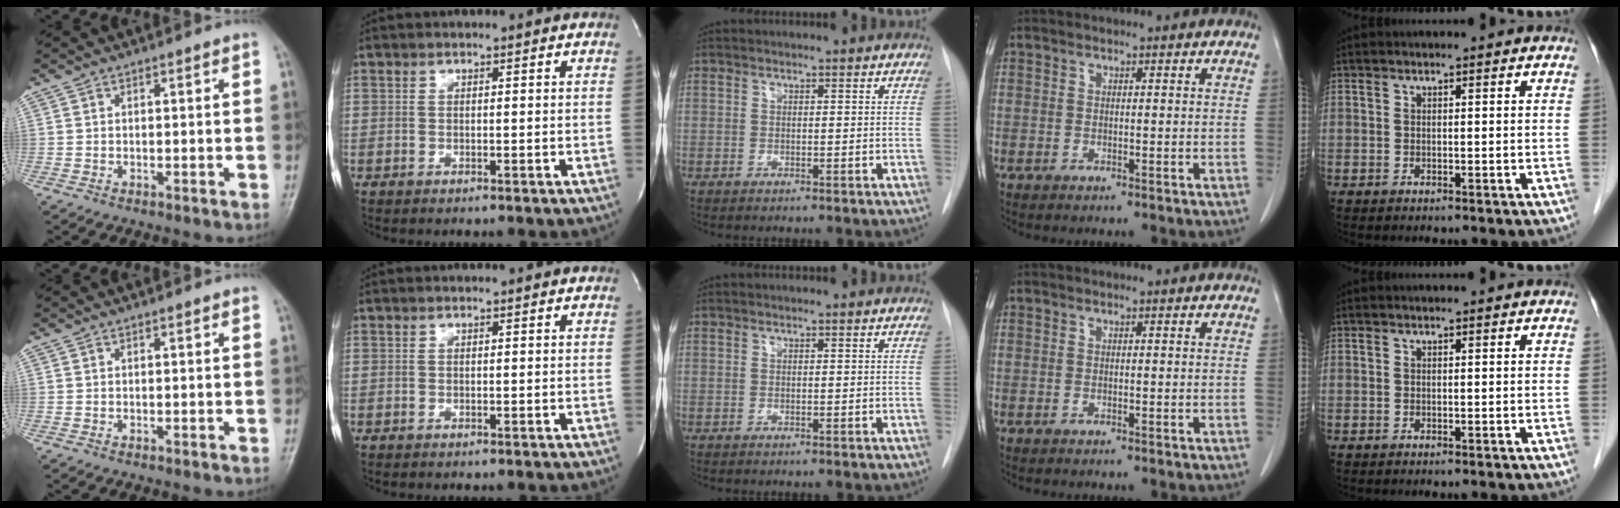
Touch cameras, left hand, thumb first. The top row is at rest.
{}